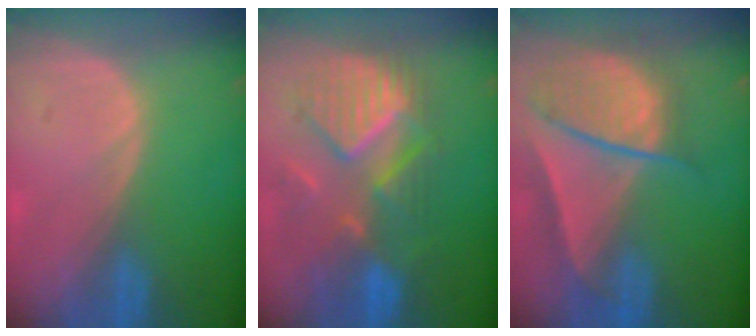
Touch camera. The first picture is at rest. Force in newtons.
{"total": 10.6, "press": 9.7, "slide": 4.3}
{"total": 9.4, "press": 8.0, "slide": 4.8}